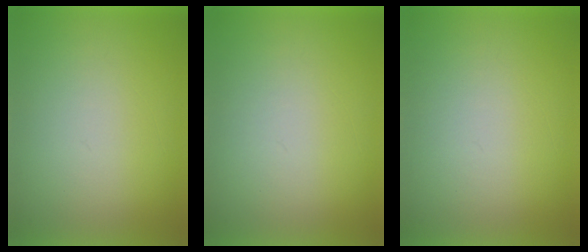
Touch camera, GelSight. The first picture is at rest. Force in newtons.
{"total": 1.1}
{"total": 1.0}